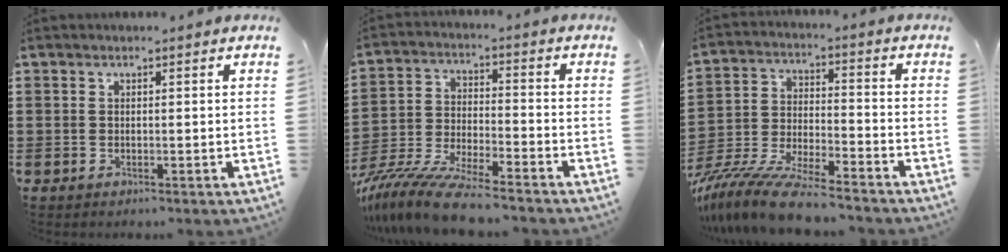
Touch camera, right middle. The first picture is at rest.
{"total": 9.2, "force": [-8.3, 0.3, 3.9], "torque": [-0.077, 0.008, -0.164]}
{"total": 9.4, "force": [-8.7, 0.2, 3.6], "torque": [-0.070, 0.008, -0.173]}